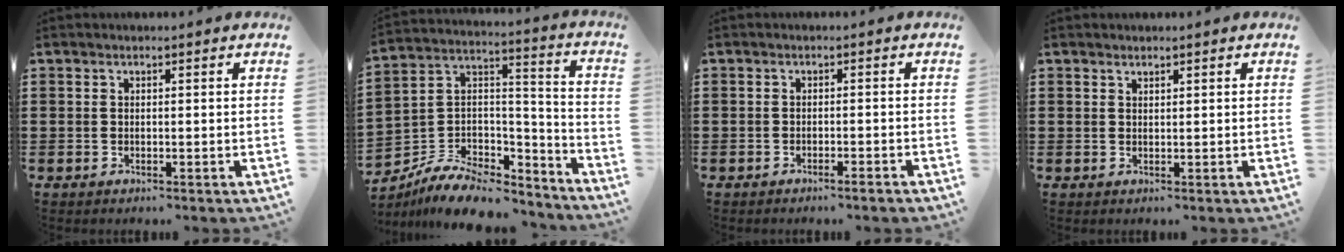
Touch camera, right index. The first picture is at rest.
{"total": 8.5, "force": [-6.9, 3.7, 3.3], "torque": [-0.073, 0.014, -0.133]}
{"total": 1.4, "force": [-1.2, -0.2, 0.7], "torque": [-0.013, -0.003, -0.022]}
{"total": 0.8, "force": [0.7, 0.3, 0.1], "torque": [-0.002, 0.001, 0.014]}